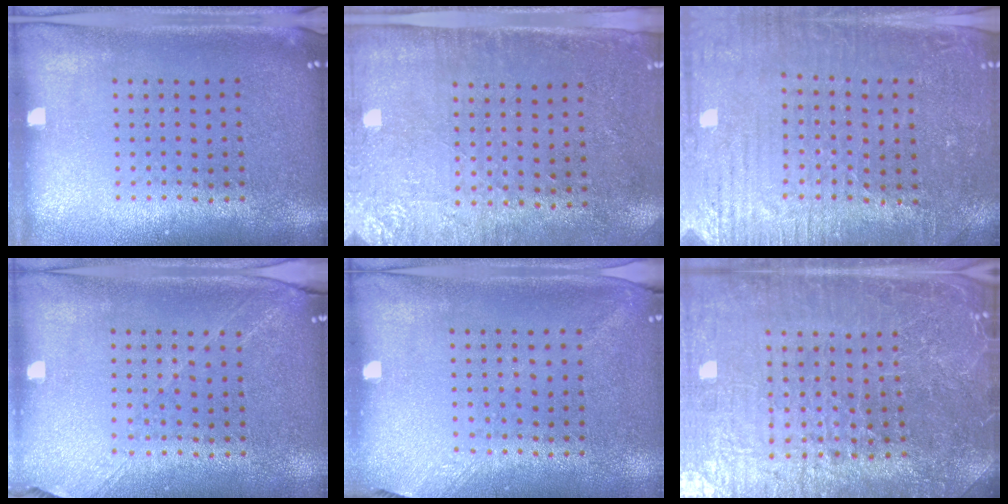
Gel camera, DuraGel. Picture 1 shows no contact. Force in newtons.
{"total": 2.8, "press": 2.3, "slide": 1.6}
{"total": 3.5, "press": 3.2, "slide": 1.3}
{"total": 1.3, "press": 1.2, "slide": 0.4}
{"total": 1.2, "press": 0.9, "slide": 0.7}
{"total": 5.1, "press": 4.9, "slide": 1.6}